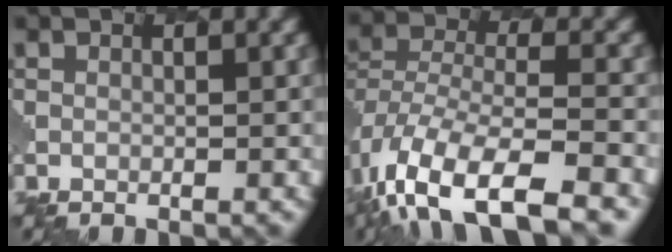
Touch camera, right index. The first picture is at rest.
{"total": 11.6, "force": [-7.3, 4.9, 7.6], "torque": [-0.164, -0.010, -0.124]}